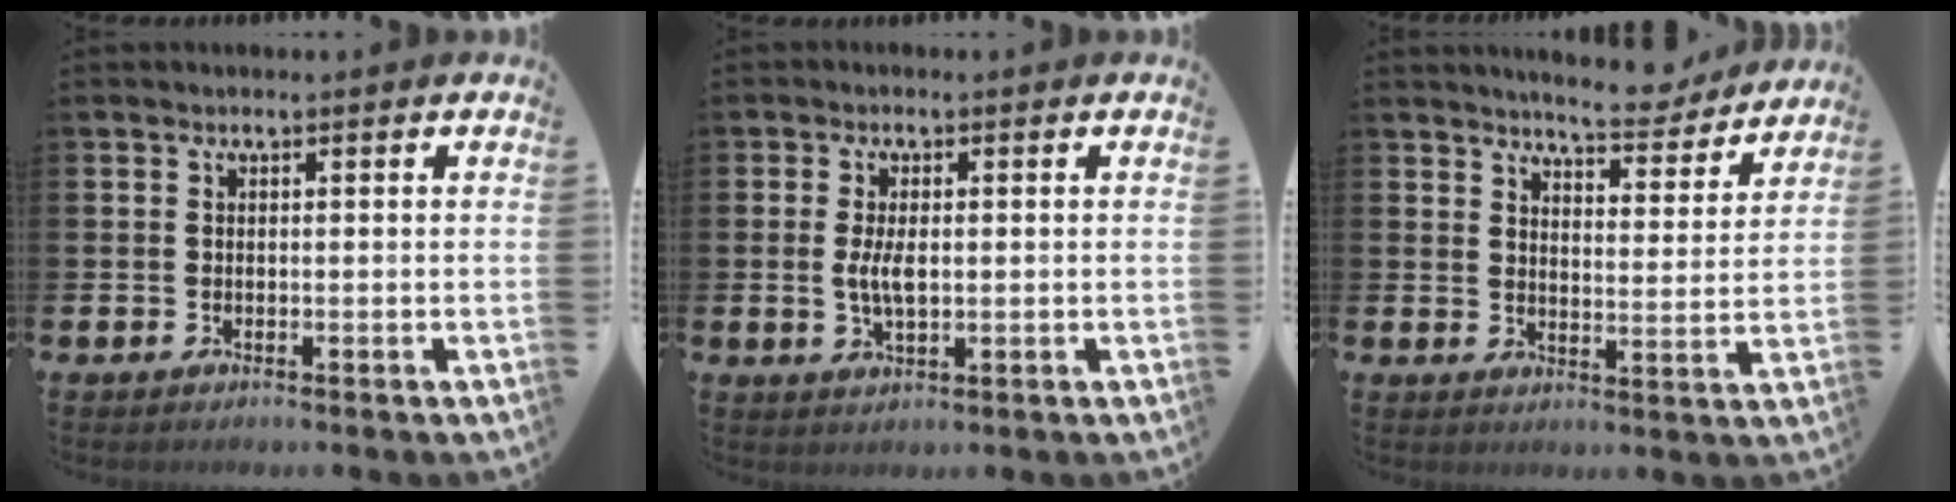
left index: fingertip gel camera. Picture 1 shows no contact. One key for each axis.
{"total": 3.7, "fx": 0.2, "fy": 1.7, "fz": 3.3, "tx": -0.062, "ty": -0.001, "tz": -0.002}
{"total": 6.5, "fx": 6.3, "fy": 0.6, "fz": 1.1, "tx": -0.023, "ty": -0.045, "tz": 0.110}